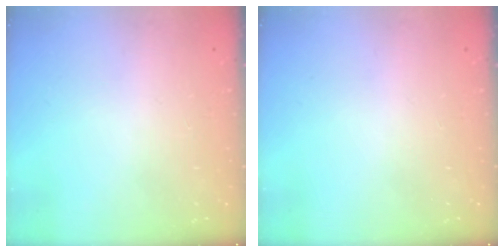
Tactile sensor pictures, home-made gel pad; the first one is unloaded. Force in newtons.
{"total": 0.0}